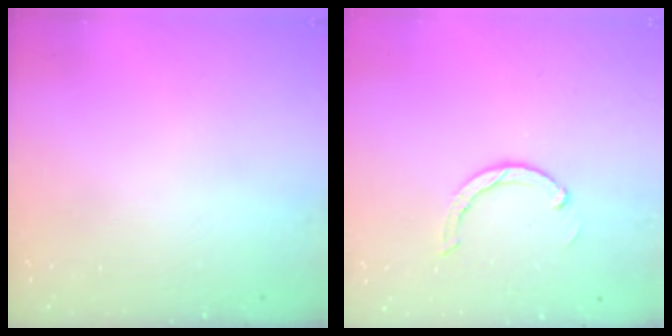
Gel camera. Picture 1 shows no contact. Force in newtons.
{"total": 3.0, "press": 3.0, "slide": 0.1}